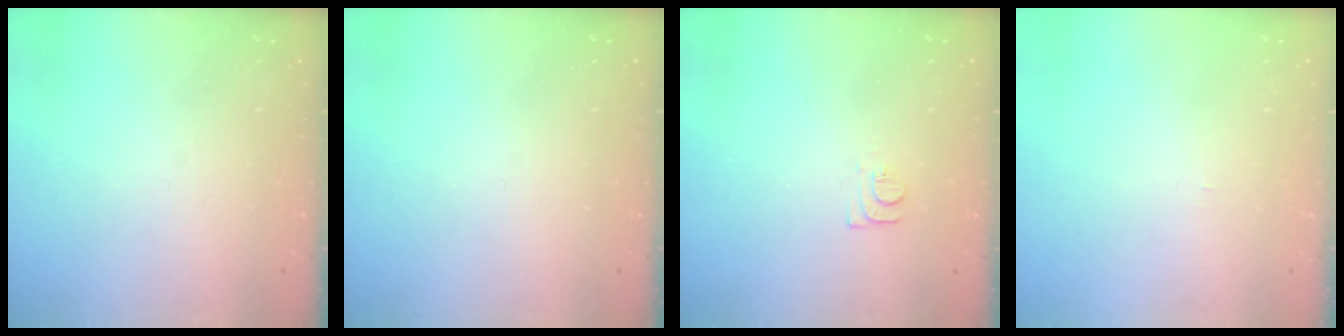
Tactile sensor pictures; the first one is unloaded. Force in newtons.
{"total": 0.0}
{"total": 6.2, "press": 6.1, "slide": 0.6}
{"total": 3.5, "press": 3.5, "slide": 0.4}